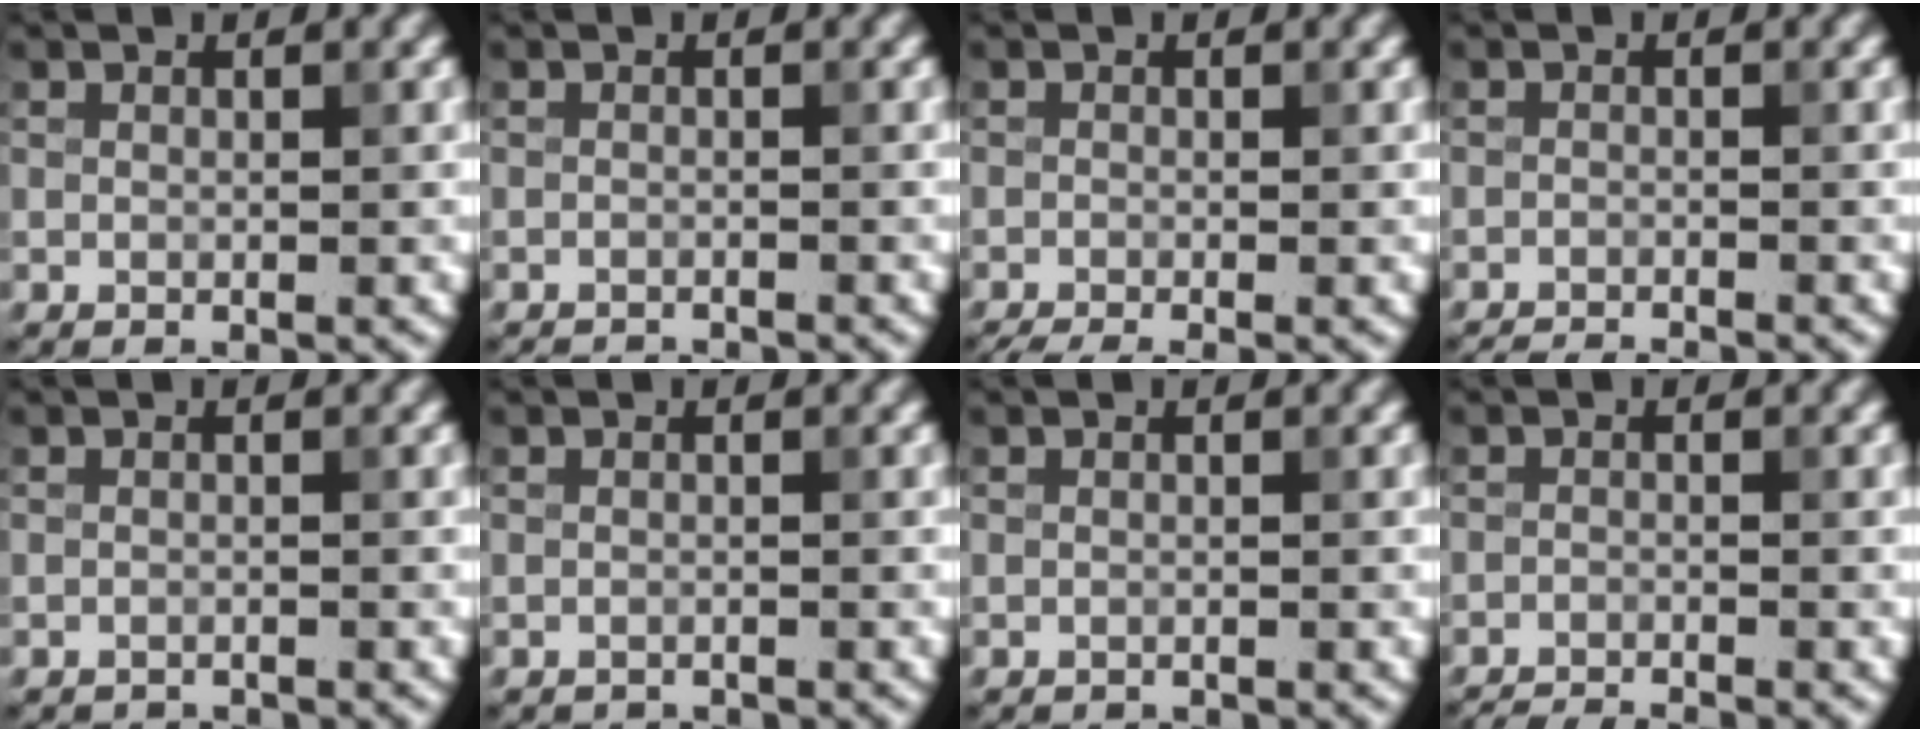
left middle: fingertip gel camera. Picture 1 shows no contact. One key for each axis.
{"total": 2.4, "fx": -2.3, "fy": 0.2, "fz": 0.4, "tx": -0.001, "ty": -0.009, "tz": -0.034}
{"total": 3.0, "fx": -2.2, "fy": 0.6, "fz": 2.0, "tx": -0.026, "ty": -0.011, "tz": -0.042}
{"total": 3.6, "fx": -3.4, "fy": 0.4, "fz": 0.9, "tx": -0.016, "ty": -0.012, "tz": -0.054}
{"total": 1.8, "fx": -1.8, "fy": 0.1, "fz": 0.0, "tx": 0.005, "ty": -0.007, "tz": -0.025}
{"total": 1.5, "fx": -1.5, "fy": 0.1, "fz": -0.1, "tx": 0.004, "ty": -0.007, "tz": -0.023}
{"total": 0.8, "fx": -0.8, "fy": 0.0, "fz": 0.0, "tx": 0.004, "ty": -0.005, "tz": -0.014}
{"total": 4.2, "fx": -4.0, "fy": 0.4, "fz": 1.2, "tx": -0.019, "ty": -0.017, "tz": -0.065}